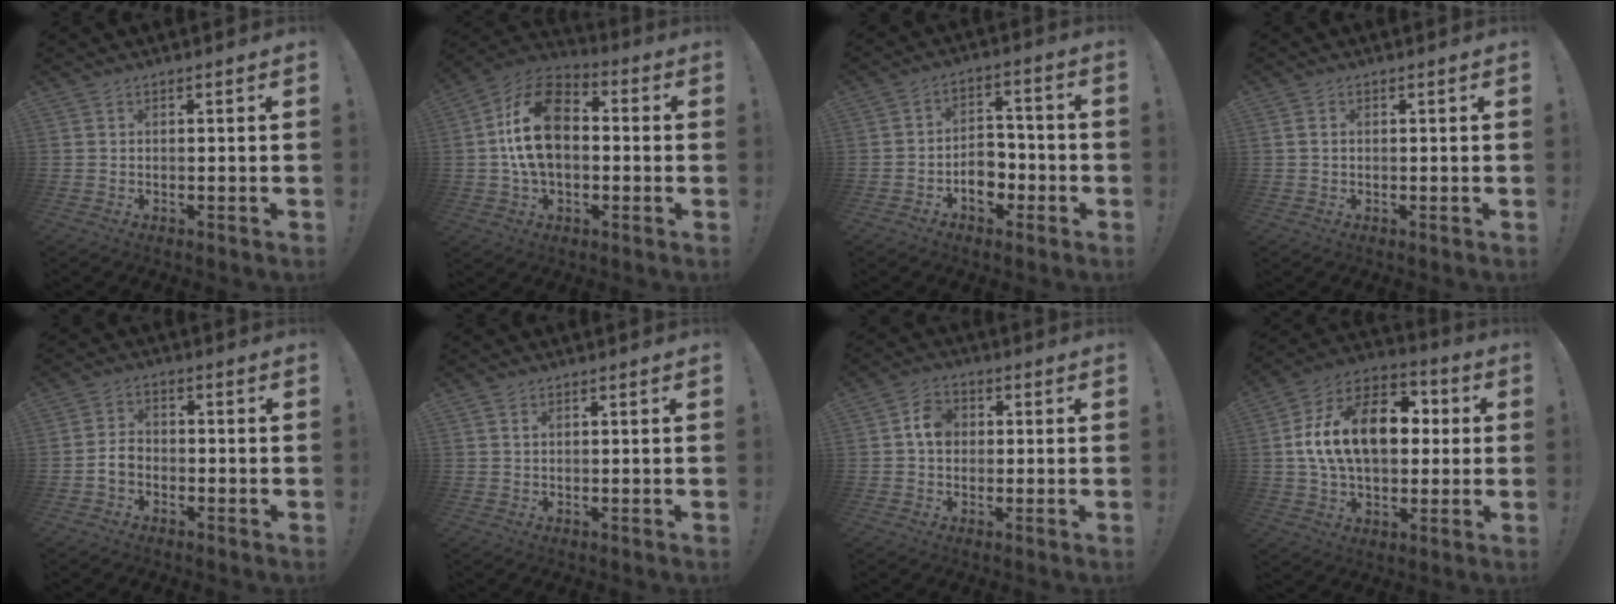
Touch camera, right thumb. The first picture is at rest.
{"total": 18.7, "force": [1.4, 12.4, 13.9], "torque": [-0.251, 0.017, 0.021]}
{"total": 8.9, "force": [-3.4, 6.4, 5.3], "torque": [-0.074, 0.022, -0.056]}
{"total": 1.1, "force": [0.1, 0.9, 0.6], "torque": [-0.021, 0.008, 0.004]}
{"total": 4.3, "force": [-2.0, 3.0, 2.3], "torque": [-0.044, 0.011, -0.036]}
{"total": 0.9, "force": [0.5, 0.6, 0.5], "torque": [-0.010, 0.000, 0.009]}
{"total": 6.3, "force": [0.5, 5.0, 3.8], "torque": [-0.060, 0.012, 0.010]}
{"total": 21.3, "force": [2.7, 13.5, 16.2], "torque": [-0.268, 0.012, 0.054]}